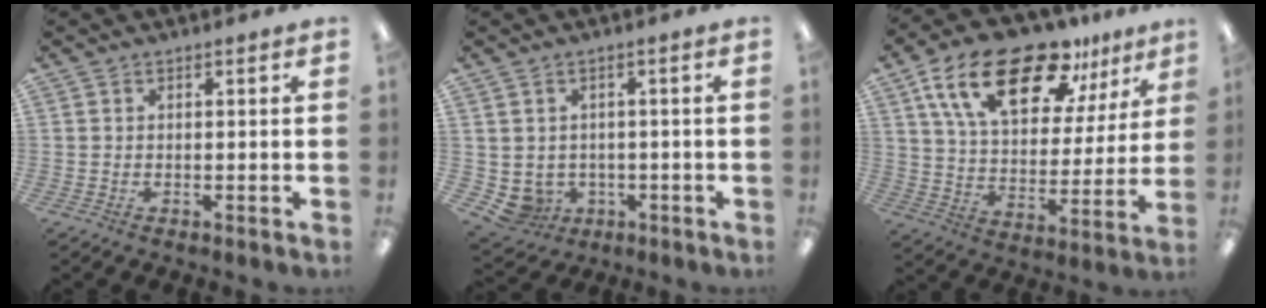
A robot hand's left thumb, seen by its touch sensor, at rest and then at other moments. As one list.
[{"total": 4.0, "force": [-0.6, 3.9, 0.7], "torque": [-0.035, -0.002, -0.008]}, {"total": 22.3, "force": [13.9, 10.2, 14.1], "torque": [-0.242, -0.065, 0.242]}]